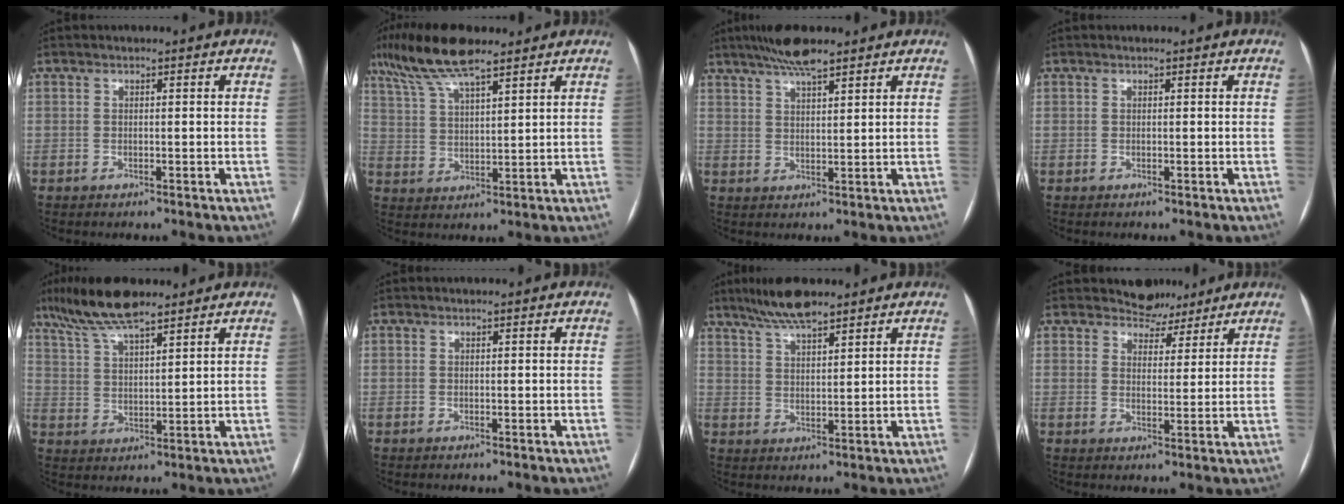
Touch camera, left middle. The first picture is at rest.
{"total": 11.0, "force": [8.4, 1.9, 6.9], "torque": [-0.144, 0.021, 0.158]}
{"total": 6.3, "force": [4.9, 0.8, 3.8], "torque": [-0.071, 0.014, 0.087]}
{"total": 0.9, "force": [0.2, 0.8, 0.0], "torque": [0.011, 0.003, 0.001]}
{"total": 9.5, "force": [7.6, 1.6, 5.5], "torque": [-0.113, 0.018, 0.144]}
{"total": 0.0}
{"total": 6.9, "force": [5.7, 1.0, 3.8], "torque": [-0.079, 0.012, 0.106]}
{"total": 4.6, "force": [4.0, 2.3, -0.1], "torque": [0.004, 0.000, 0.055]}